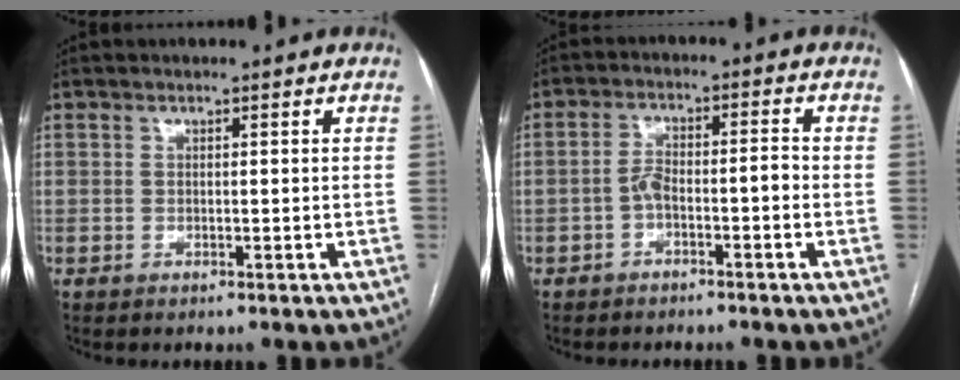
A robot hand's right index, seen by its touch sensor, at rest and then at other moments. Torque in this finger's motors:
{"motor_torque": [0.63, -0.35, 0.14, 0.08]}